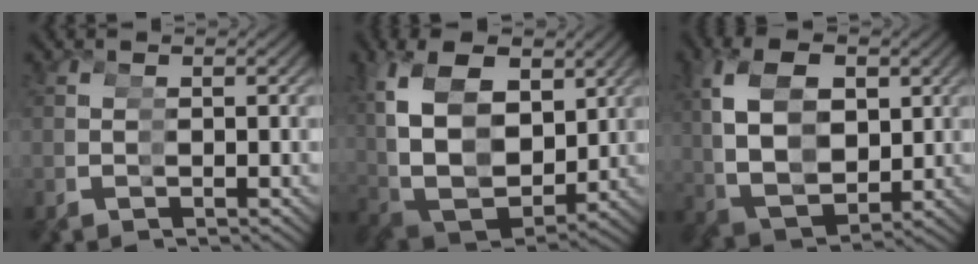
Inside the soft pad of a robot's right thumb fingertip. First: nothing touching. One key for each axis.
{"total": 10.3, "fx": 1.6, "fy": 8.2, "fz": 6.0, "tx": -0.160, "ty": -0.036, "tz": 0.042}
{"total": 7.5, "fx": 1.6, "fy": 5.6, "fz": 4.6, "tx": -0.122, "ty": -0.017, "tz": 0.043}